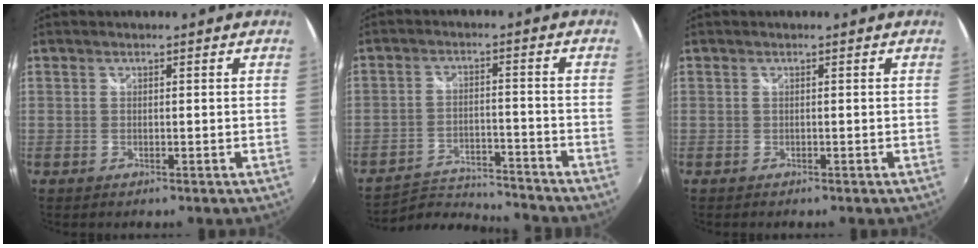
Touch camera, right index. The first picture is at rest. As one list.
[{"total": 10.4, "force": [-10.2, 0.8, 1.7], "torque": [-0.053, 0.000, -0.167]}, {"total": 0.0}]